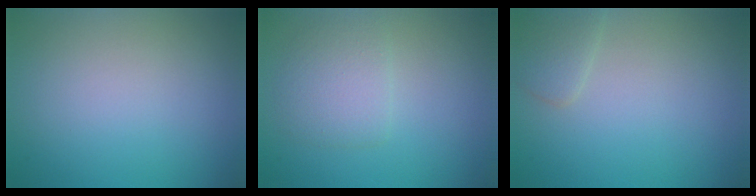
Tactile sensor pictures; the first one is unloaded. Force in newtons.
{"total": 2.8, "press": 2.8, "slide": 0.1}
{"total": 1.6, "press": 1.6, "slide": 0.0}